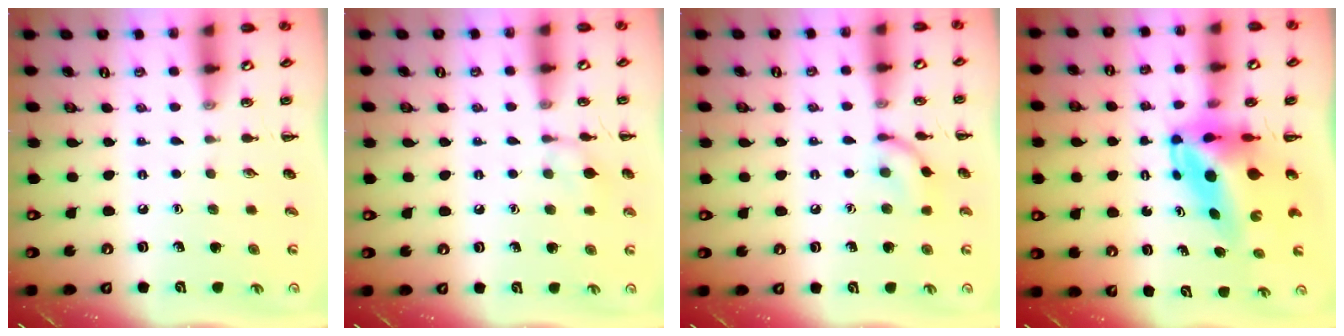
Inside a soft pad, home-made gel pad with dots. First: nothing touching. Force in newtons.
{"total": 6.9, "press": 6.6, "slide": 2.0}
{"total": 8.8, "press": 8.8, "slide": 0.3}
{"total": 8.4, "press": 7.9, "slide": 2.8}